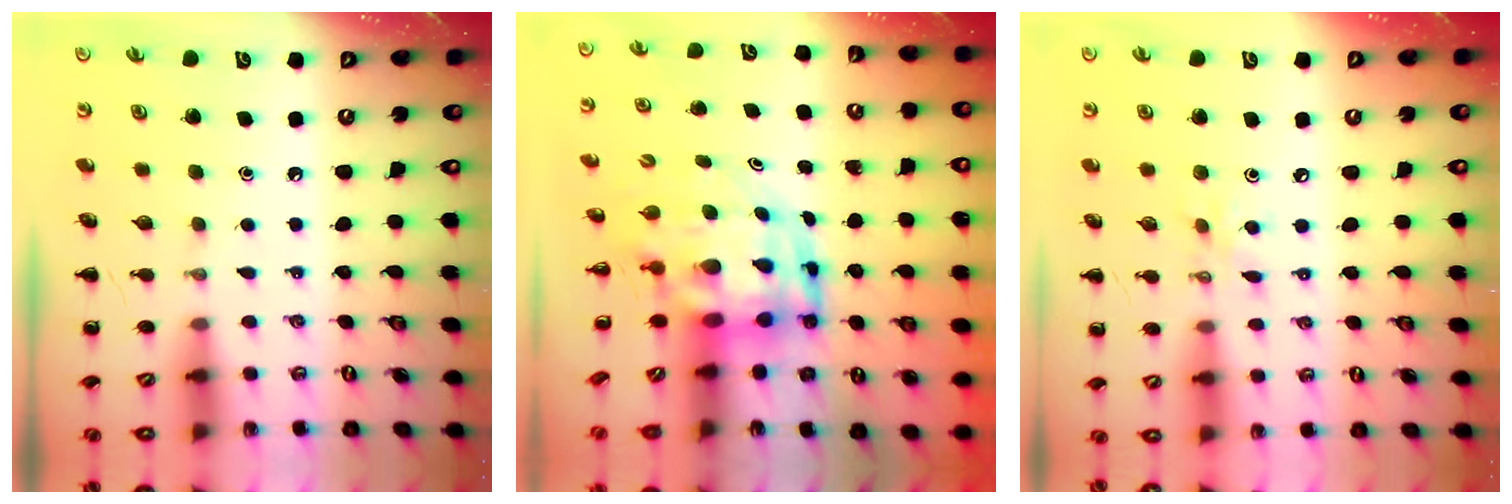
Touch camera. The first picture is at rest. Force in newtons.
{"total": 5.8, "press": 5.5, "slide": 1.8}
{"total": 3.7, "press": 3.6, "slide": 0.8}